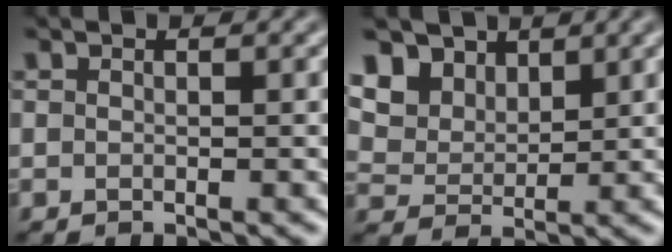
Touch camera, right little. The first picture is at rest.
{"total": 7.6, "force": [4.5, 5.2, 3.2], "torque": [-0.101, 0.007, 0.084]}